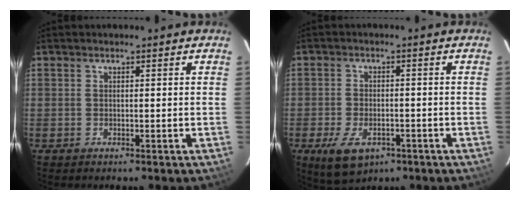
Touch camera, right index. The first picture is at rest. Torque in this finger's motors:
{"motor_torque": [0.54, -0.47, 0.39, 0.09]}